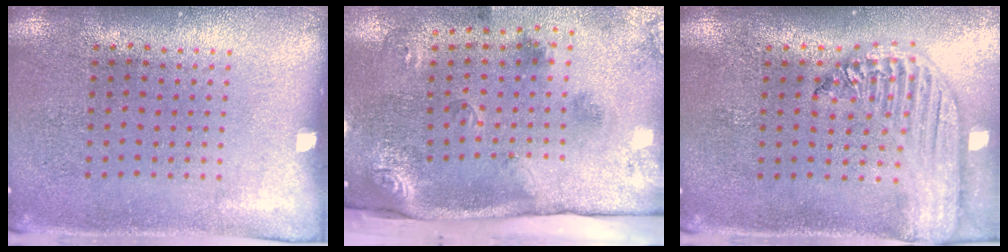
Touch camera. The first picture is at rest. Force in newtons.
{"total": 3.5, "press": 2.2, "slide": 2.7}
{"total": 2.5, "press": 2.1, "slide": 1.4}